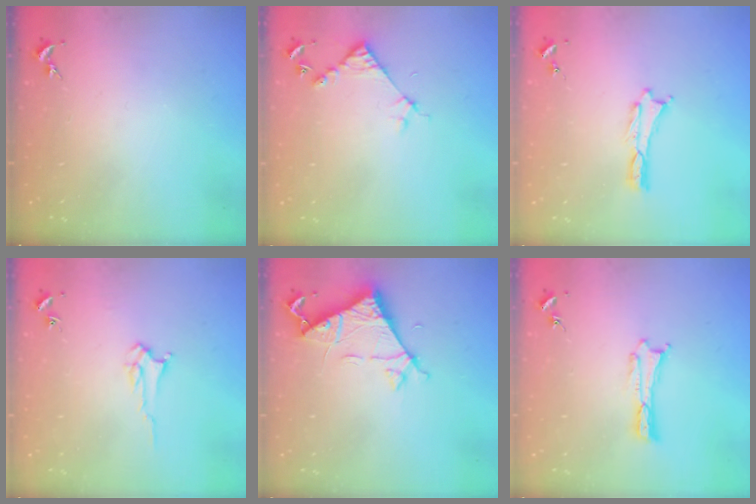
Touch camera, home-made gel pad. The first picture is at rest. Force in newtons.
{"total": 4.5, "press": 4.5, "slide": 0.4}
{"total": 0.0}
{"total": 2.8, "press": 2.8, "slide": 0.4}
{"total": 6.9, "press": 6.9, "slide": 0.5}
{"total": 0.0}